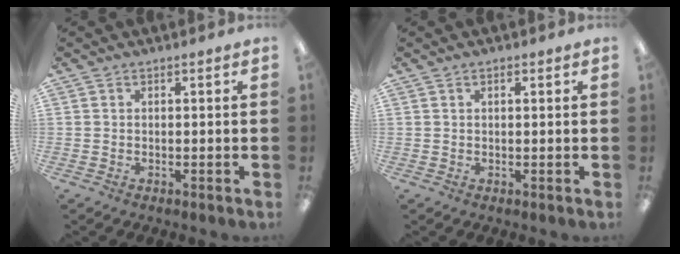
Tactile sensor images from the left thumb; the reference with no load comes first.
{"total": 0.8, "force": [0.5, 0.4, 0.5], "torque": [-0.010, 0.004, 0.009]}